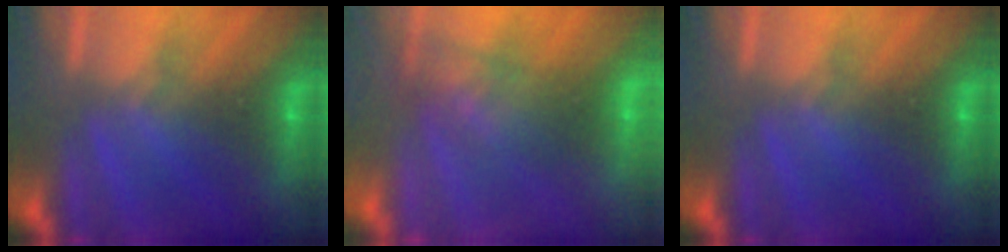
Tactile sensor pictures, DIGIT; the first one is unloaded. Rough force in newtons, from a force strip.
{"total": 2.7}
{"total": 0.0}